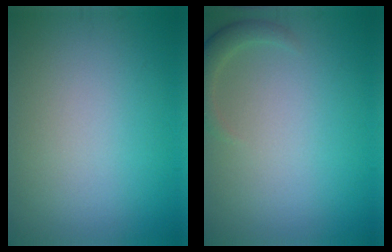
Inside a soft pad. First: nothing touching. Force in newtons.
{"total": 1.8, "press": 1.8, "slide": 0.3}